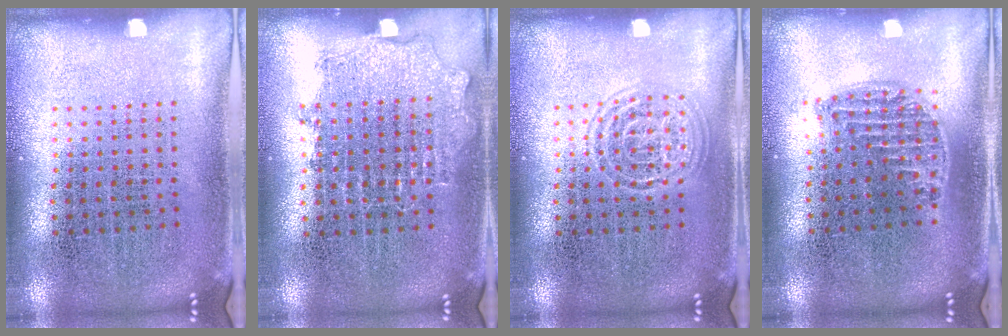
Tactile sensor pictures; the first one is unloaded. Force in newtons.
{"total": 0.9, "press": 0.9, "slide": 0.2}
{"total": 1.4, "press": 1.3, "slide": 0.3}
{"total": 1.2, "press": 1.1, "slide": 0.5}